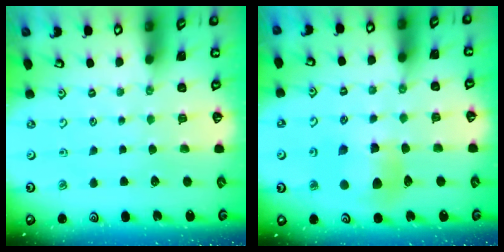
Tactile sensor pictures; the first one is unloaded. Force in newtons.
{"total": 9.7, "press": 9.6, "slide": 1.0}